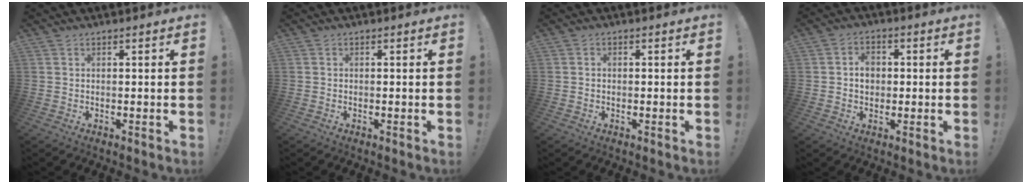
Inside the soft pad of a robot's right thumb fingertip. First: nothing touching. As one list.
[{"total": 0.0}, {"total": 0.7, "force": [-0.2, 0.7, 0.0], "torque": [0.000, 0.003, -0.005]}, {"total": 5.3, "force": [0.4, 4.5, 2.7], "torque": [-0.024, 0.000, 0.002]}]